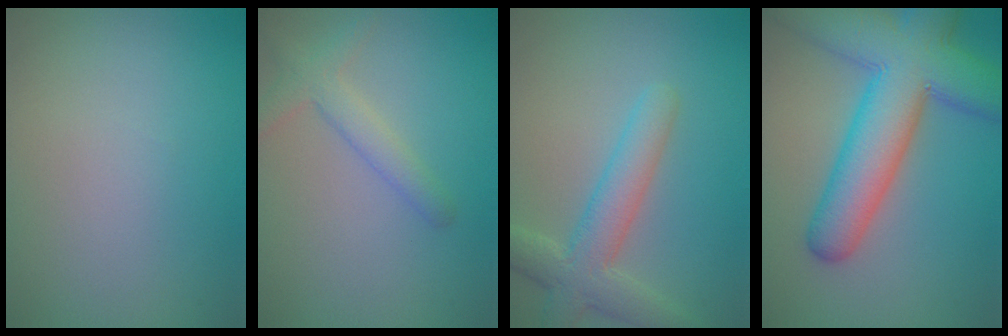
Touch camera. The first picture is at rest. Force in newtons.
{"total": 2.4, "press": 2.4, "slide": 0.1}
{"total": 4.4, "press": 4.4, "slide": 0.4}
{"total": 10.8, "press": 10.8, "slide": 0.5}